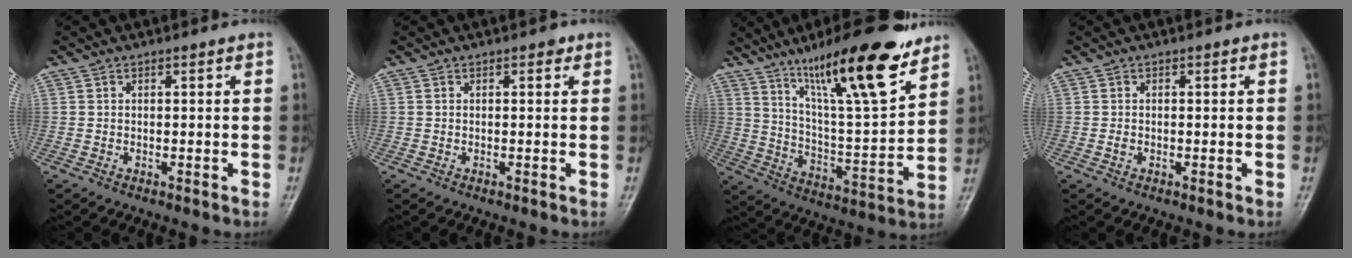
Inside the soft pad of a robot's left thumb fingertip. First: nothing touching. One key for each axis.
{"total": 0.9, "fx": 0.4, "fy": 0.5, "fz": 0.5, "tx": 0.001, "ty": 0.000, "tz": 0.001}
{"total": 20.9, "fx": 13.9, "fy": 4.1, "fz": 15.1, "tx": -0.220, "ty": -0.067, "tz": 0.234}
{"total": 0.8, "fx": -0.2, "fy": 0.6, "fz": 0.5, "tx": -0.008, "ty": 0.000, "tz": -0.005}